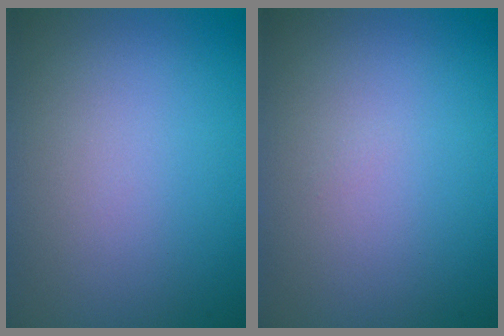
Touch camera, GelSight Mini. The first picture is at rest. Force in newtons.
{"total": 0.0}